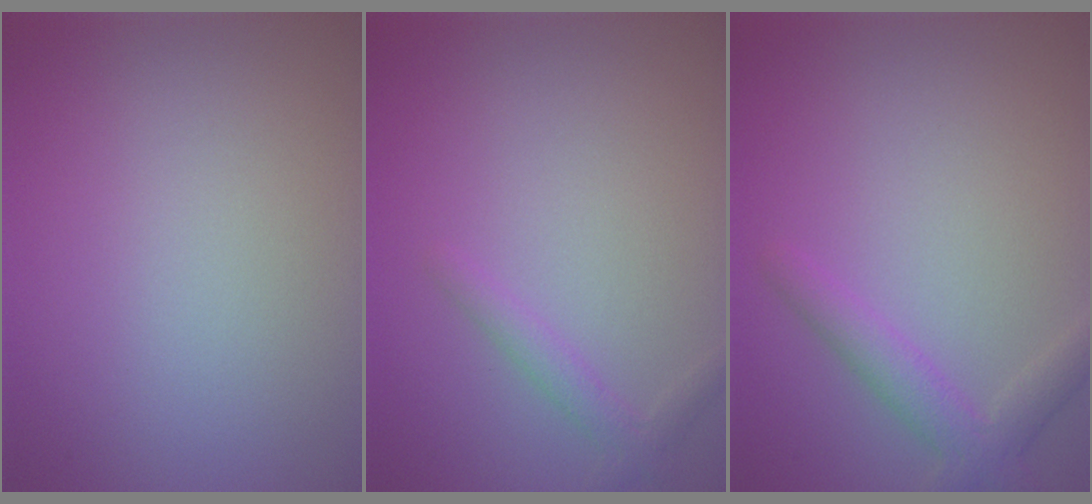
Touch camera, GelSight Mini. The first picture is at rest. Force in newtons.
{"total": 1.6, "press": 1.6, "slide": 0.1}
{"total": 2.8, "press": 2.8, "slide": 0.0}